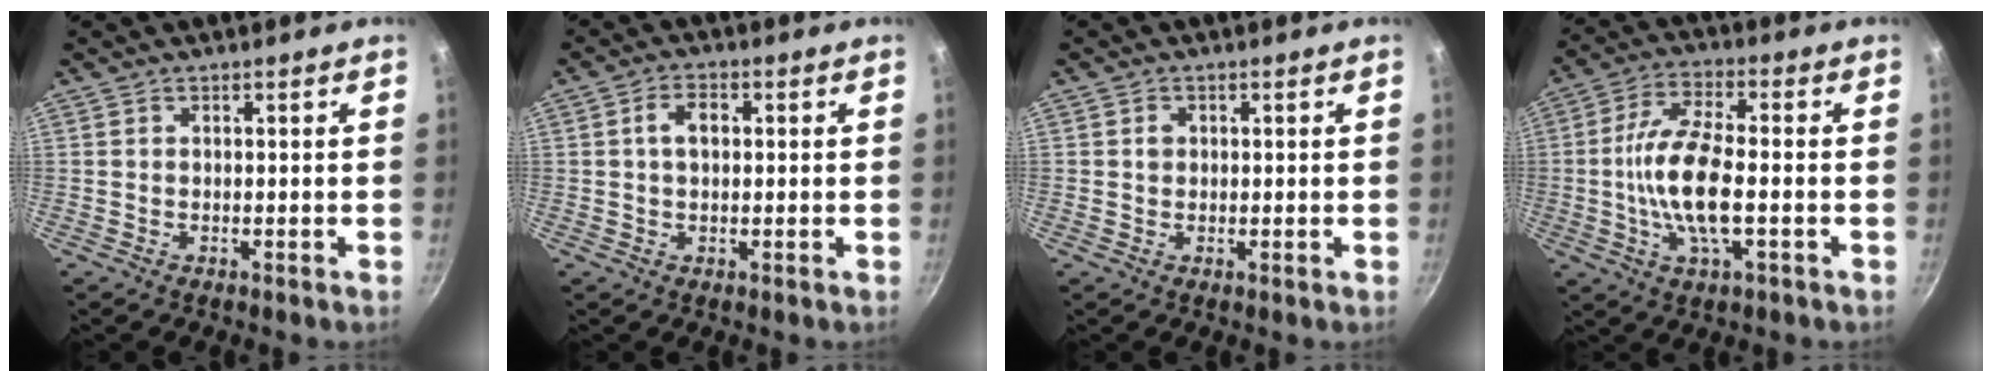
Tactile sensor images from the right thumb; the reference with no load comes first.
{"total": 4.0, "force": [0.7, 2.5, 3.0], "torque": [-0.052, 0.011, 0.010]}
{"total": 1.4, "force": [0.4, 1.2, 0.6], "torque": [-0.003, 0.001, 0.006]}
{"total": 12.7, "force": [-1.5, 4.7, 11.7], "torque": [-0.241, 0.014, -0.030]}